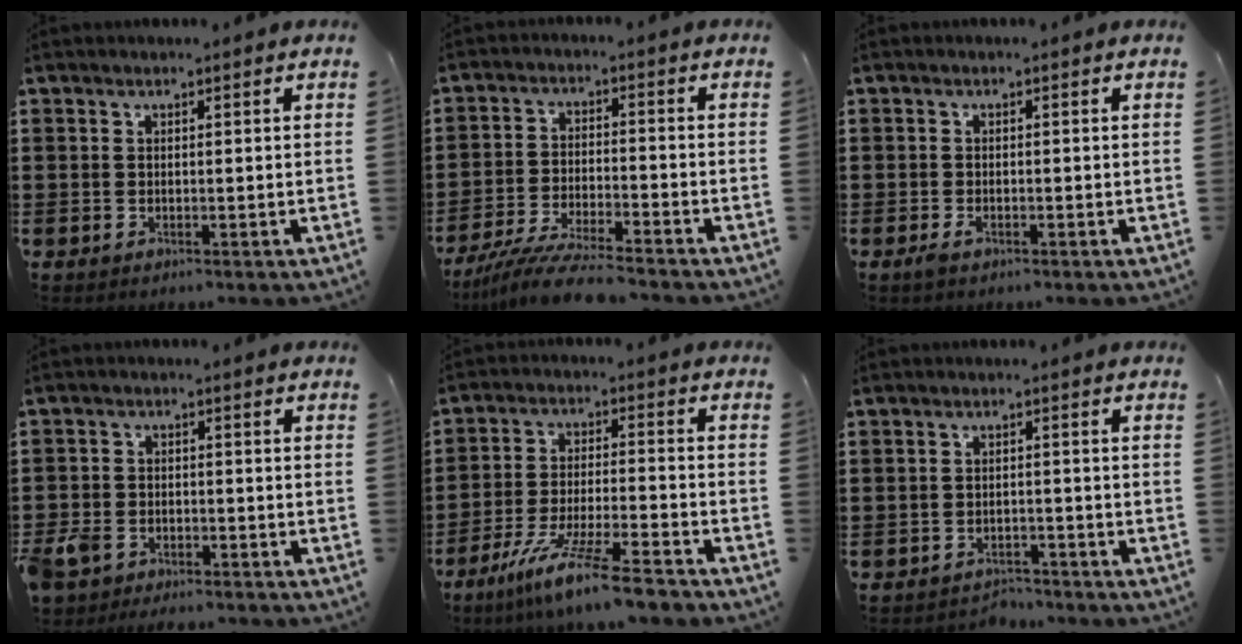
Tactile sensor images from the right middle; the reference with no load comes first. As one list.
[{"total": 7.4, "force": [-6.8, 0.1, 2.9], "torque": [-0.066, -0.009, -0.132]}, {"total": 1.3, "force": [-0.7, 0.6, 1.0], "torque": [-0.020, -0.001, -0.014]}, {"total": 4.0, "force": [-3.4, 1.8, 1.1], "torque": [-0.042, -0.003, -0.074]}, {"total": 10.5, "force": [-8.5, -0.2, 6.2], "torque": [-0.122, -0.003, -0.166]}, {"total": 2.4, "force": [-2.4, 0.4, -0.3], "torque": [-0.003, 0.001, -0.055]}]